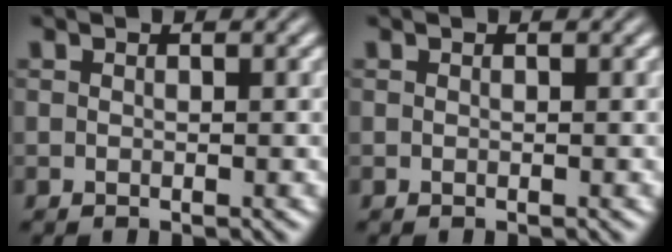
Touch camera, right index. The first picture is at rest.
{"total": 0.0}